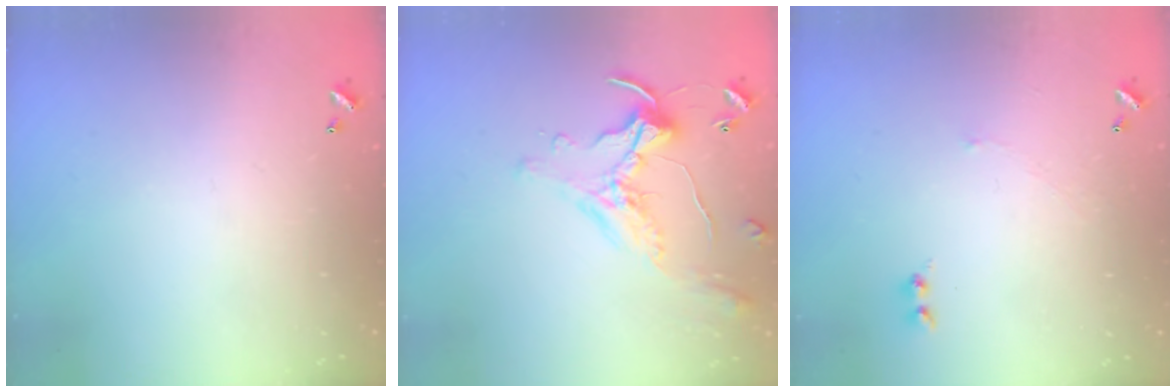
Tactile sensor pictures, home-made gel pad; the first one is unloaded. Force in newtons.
{"total": 0.0}
{"total": 2.6, "press": 2.6, "slide": 0.6}